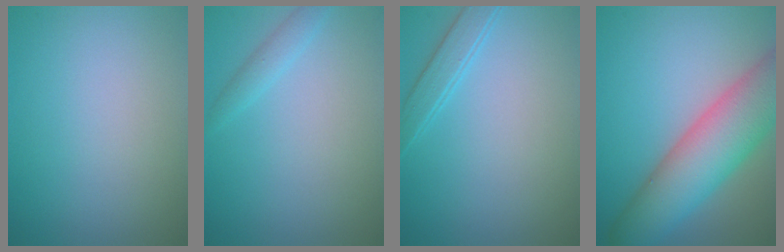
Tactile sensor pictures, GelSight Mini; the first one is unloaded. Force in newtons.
{"total": 1.3, "press": 1.3, "slide": 0.1}
{"total": 1.9, "press": 1.9, "slide": 0.1}
{"total": 9.7, "press": 9.7, "slide": 0.4}